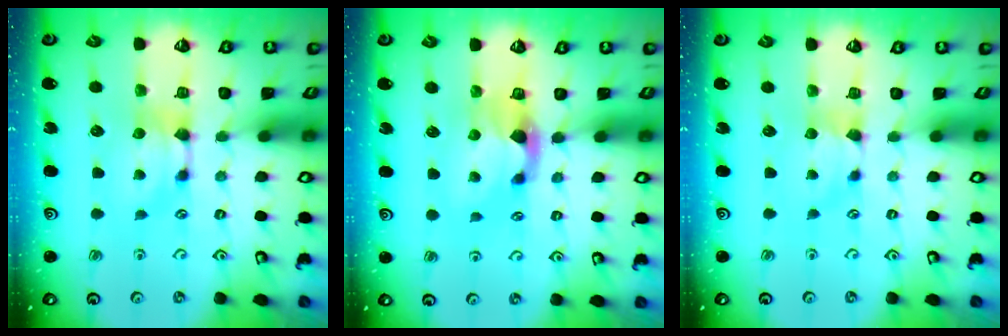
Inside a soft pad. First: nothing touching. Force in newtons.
{"total": 2.3, "press": 1.9, "slide": 1.2}
{"total": 0.8, "press": 0.7, "slide": 0.2}